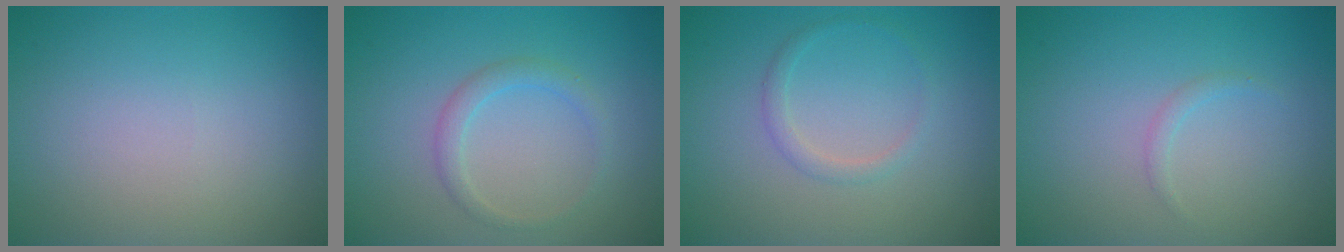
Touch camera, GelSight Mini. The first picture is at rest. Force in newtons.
{"total": 1.6, "press": 1.6, "slide": 0.1}
{"total": 1.2, "press": 1.2, "slide": 0.1}
{"total": 0.7, "press": 0.7, "slide": 0.1}